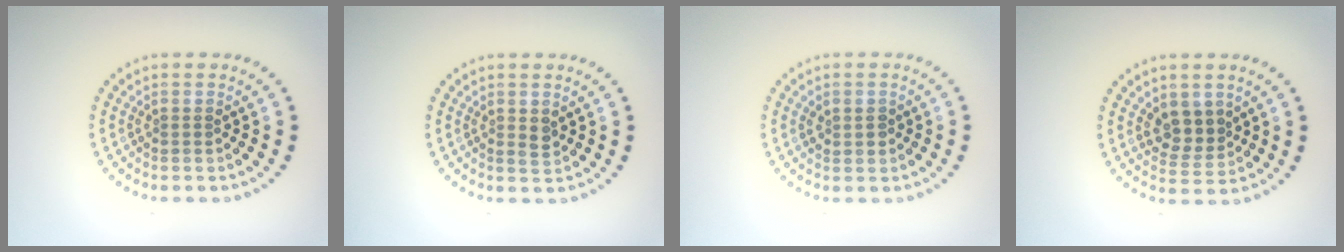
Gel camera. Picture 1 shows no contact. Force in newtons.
{"total": 1.0, "press": 1.0, "slide": 0.2}
{"total": 1.5, "press": 1.4, "slide": 0.4}
{"total": 2.8, "press": 2.5, "slide": 1.3}